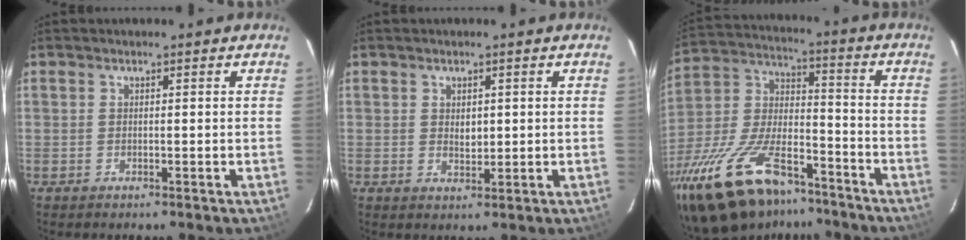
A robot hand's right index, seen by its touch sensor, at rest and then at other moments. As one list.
[{"total": 2.5, "force": [0.4, 1.7, 1.8], "torque": [-0.027, 0.000, 0.009]}, {"total": 26.8, "force": [-18.7, 11.3, 15.5], "torque": [-0.320, -0.018, -0.306]}]